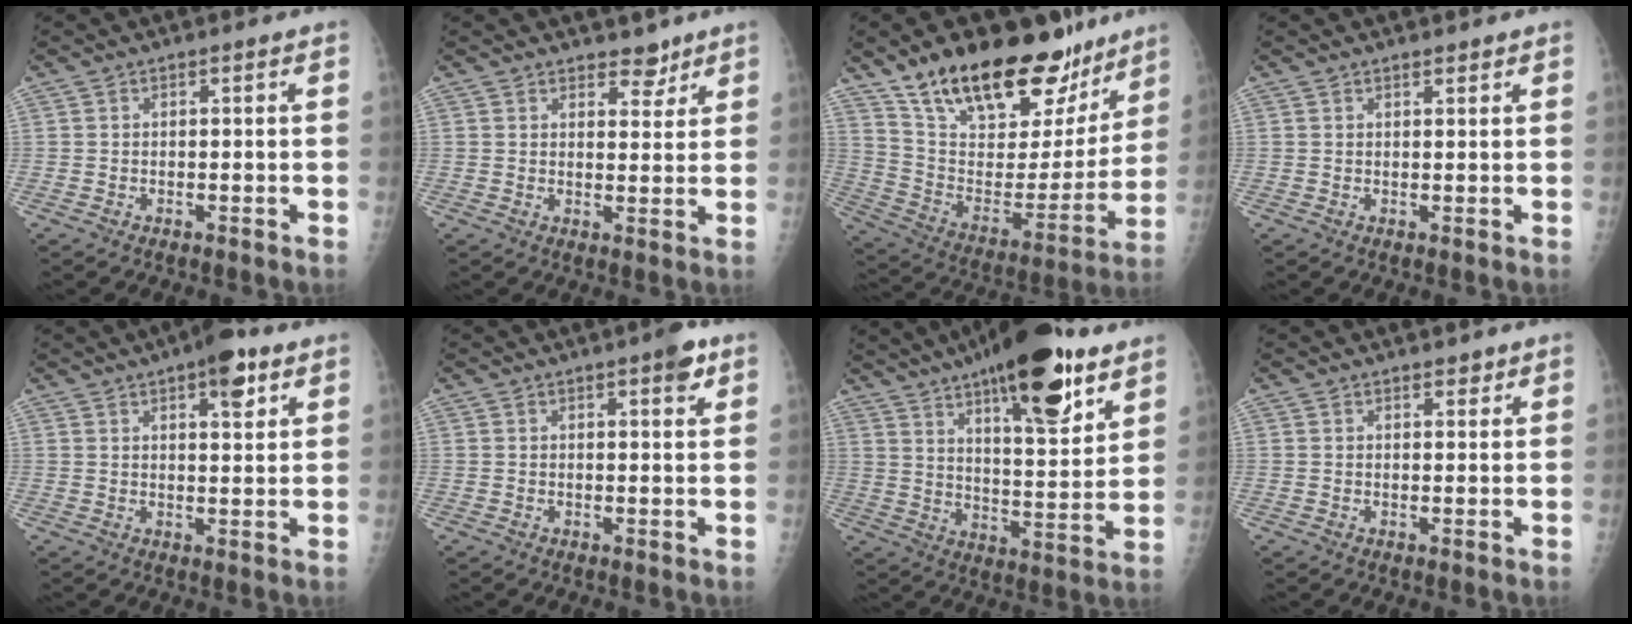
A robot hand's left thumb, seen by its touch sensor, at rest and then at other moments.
{"total": 3.8, "force": [3.1, 2.0, 1.2], "torque": [0.008, -0.021, 0.045]}
{"total": 29.5, "force": [20.2, 13.0, 17.1], "torque": [-0.233, -0.066, 0.333]}
{"total": 1.2, "force": [1.0, 0.4, 0.4], "torque": [-0.003, -0.007, 0.015]}
{"total": 7.5, "force": [4.2, 2.7, 5.7], "torque": [-0.064, -0.016, 0.054]}
{"total": 3.7, "force": [2.1, 1.1, 2.9], "torque": [-0.032, -0.008, 0.024]}
{"total": 23.3, "force": [14.1, 7.3, 17.0], "torque": [-0.235, -0.056, 0.220]}
{"total": 1.8, "force": [1.4, 0.9, 0.7], "torque": [0.001, -0.008, 0.017]}